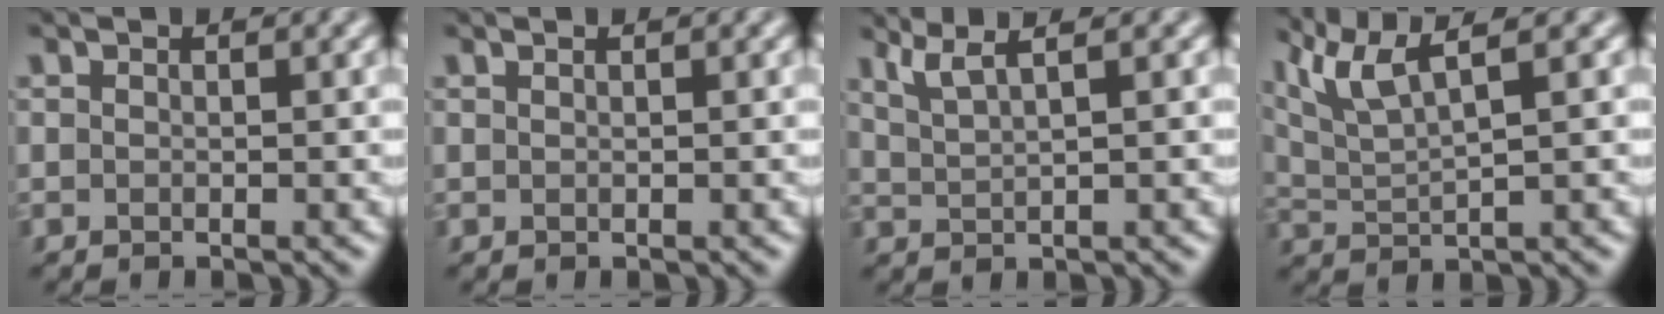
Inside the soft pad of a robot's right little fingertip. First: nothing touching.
{"total": 0.0}
{"total": 2.8, "force": [1.9, -2.0, 0.0], "torque": [-0.006, 0.004, 0.039]}
{"total": 4.2, "force": [3.5, -1.5, 1.8], "torque": [-0.041, 0.016, 0.069]}